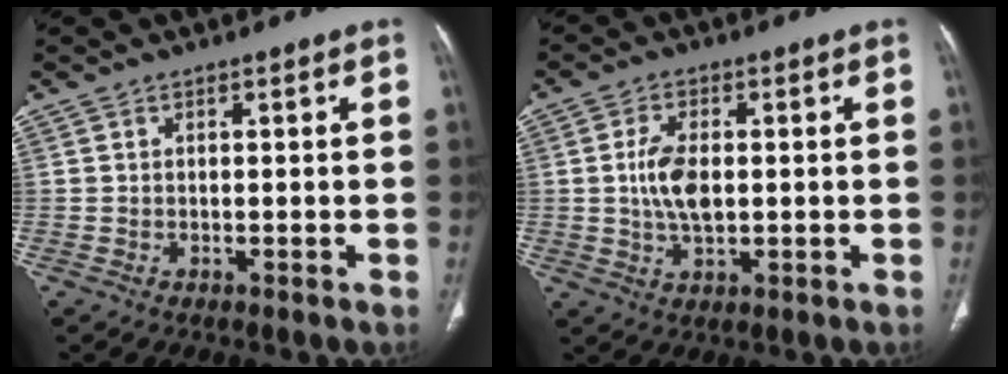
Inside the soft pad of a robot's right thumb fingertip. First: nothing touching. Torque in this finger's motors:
{"motor_torque": [1.16, 1.51, 1.23, -0.52, 0.07]}